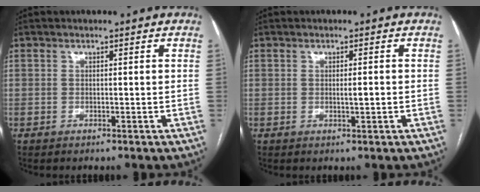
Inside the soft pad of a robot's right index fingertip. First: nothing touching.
{"total": 1.4, "force": [-0.1, 0.1, 1.4], "torque": [-0.026, -0.001, -0.001]}